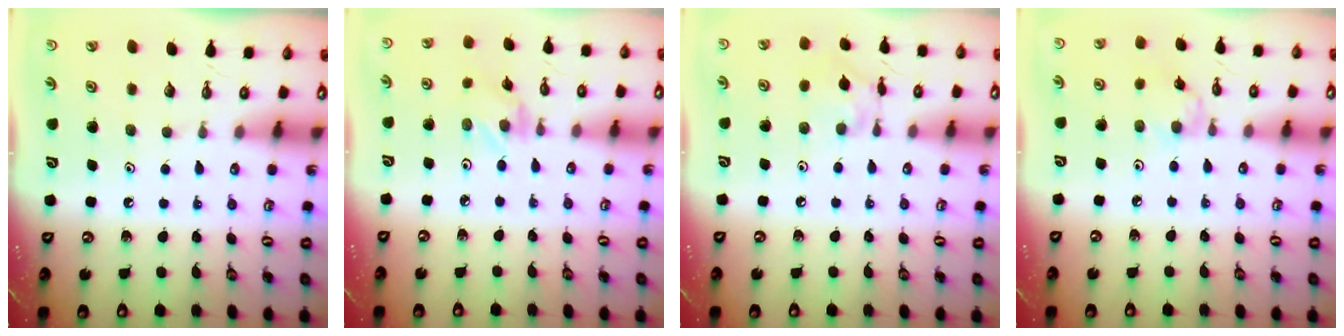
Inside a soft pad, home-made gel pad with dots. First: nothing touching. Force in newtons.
{"total": 1.1, "press": 1.0, "slide": 0.4}
{"total": 9.5, "press": 9.5, "slide": 0.7}
{"total": 0.9, "press": 0.9, "slide": 0.3}